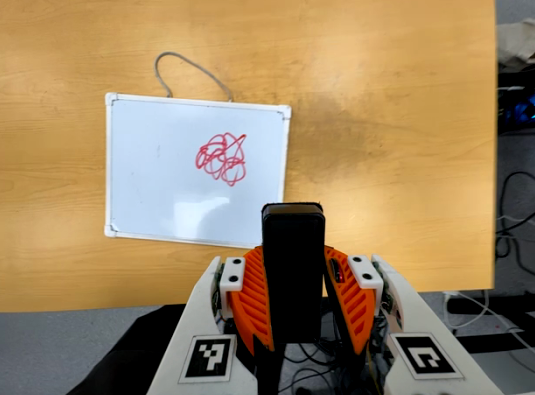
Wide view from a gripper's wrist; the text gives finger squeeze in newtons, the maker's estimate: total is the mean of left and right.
{"total": 4.2, "left": 2.8, "right": 5.5}